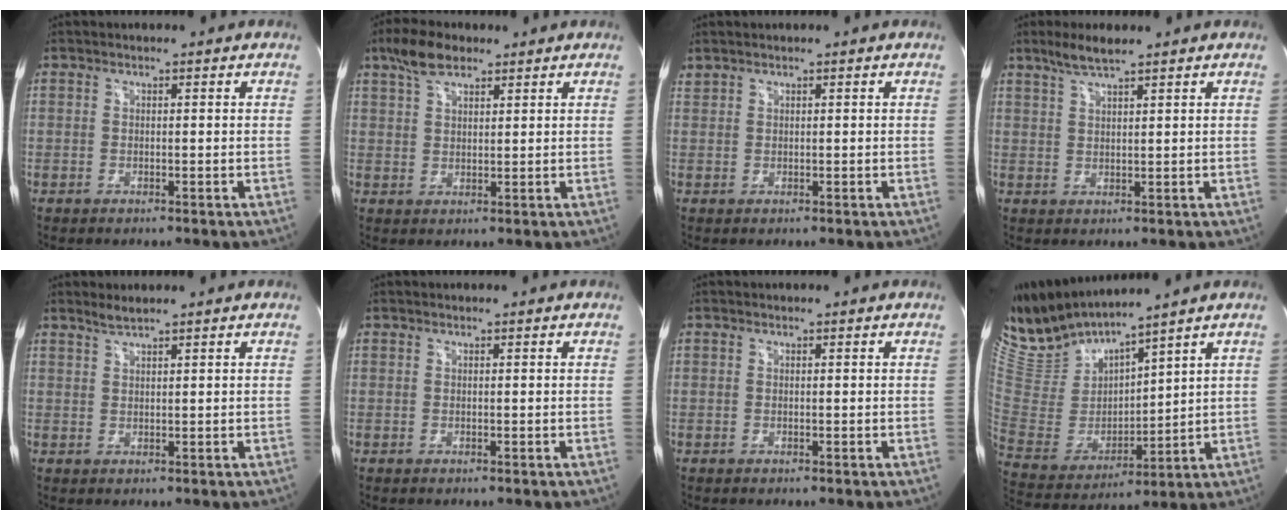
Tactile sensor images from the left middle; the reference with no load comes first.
{"total": 5.7, "force": [4.1, 2.3, 3.3], "torque": [-0.074, 0.015, 0.078]}
{"total": 0.6, "force": [0.6, 0.1, 0.0], "torque": [-0.009, 0.009, 0.018]}
{"total": 4.3, "force": [3.4, 0.2, 2.6], "torque": [-0.062, 0.006, 0.067]}
{"total": 1.7, "force": [1.6, -0.2, 0.7], "torque": [-0.018, 0.002, 0.035]}
{"total": 0.0}
{"total": 0.0}
{"total": 11.8, "force": [11.3, 0.2, 3.4], "torque": [-0.091, -0.004, 0.246]}